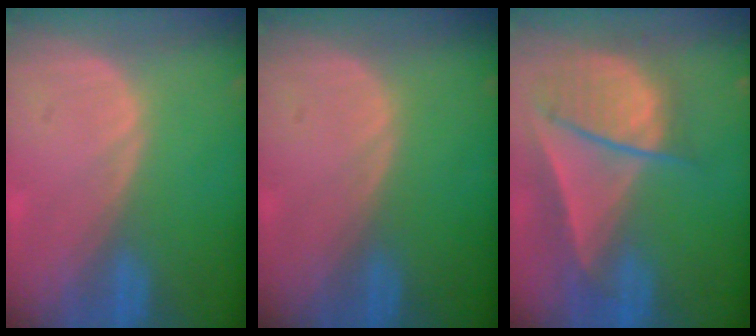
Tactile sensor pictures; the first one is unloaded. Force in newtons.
{"total": 0.0}
{"total": 8.9, "press": 7.9, "slide": 4.2}